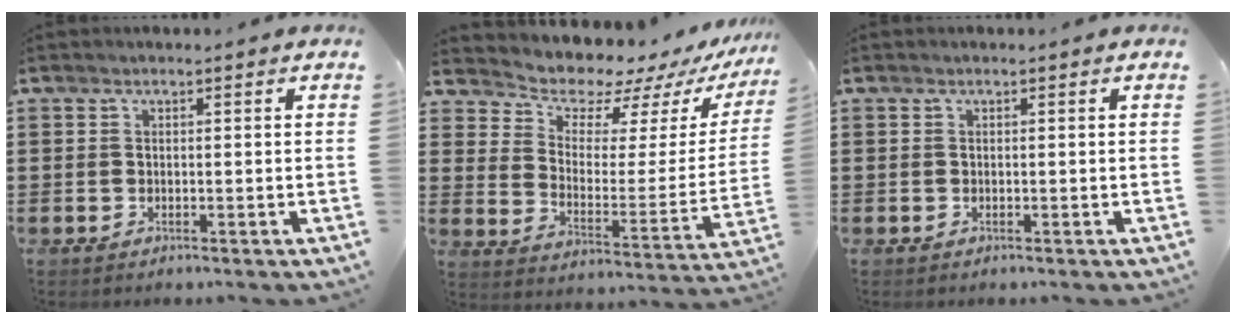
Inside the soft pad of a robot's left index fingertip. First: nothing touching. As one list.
[{"total": 7.2, "force": [6.7, 2.3, 1.1], "torque": [-0.048, -0.061, 0.114]}, {"total": 0.0}]